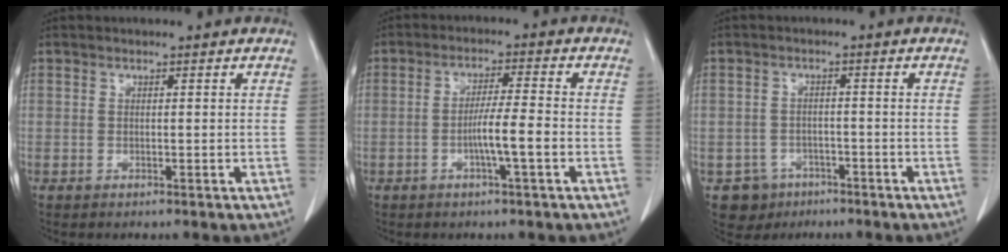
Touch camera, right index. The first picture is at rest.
{"total": 5.3, "force": [-1.6, -0.3, 5.0], "torque": [-0.090, 0.002, -0.028]}
{"total": 4.5, "force": [-2.6, 3.7, 0.1], "torque": [-0.002, 0.010, -0.036]}